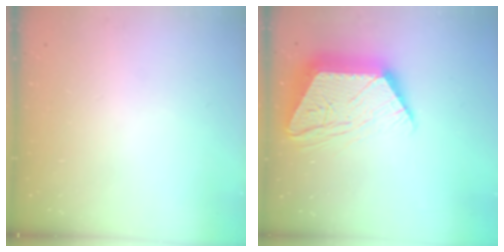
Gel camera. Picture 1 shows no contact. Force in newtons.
{"total": 19.9, "press": 19.9, "slide": 1.3}